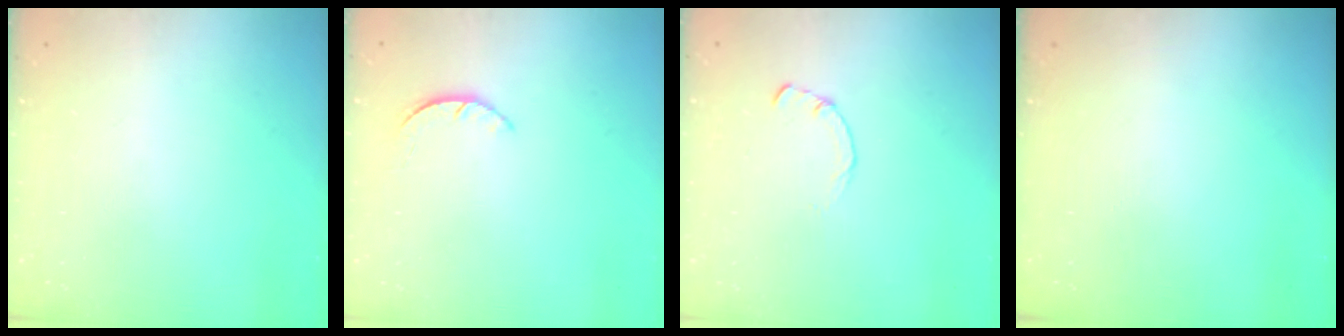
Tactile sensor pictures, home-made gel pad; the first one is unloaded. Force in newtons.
{"total": 1.6, "press": 1.6, "slide": 0.3}
{"total": 1.7, "press": 1.7, "slide": 0.2}
{"total": 0.0}